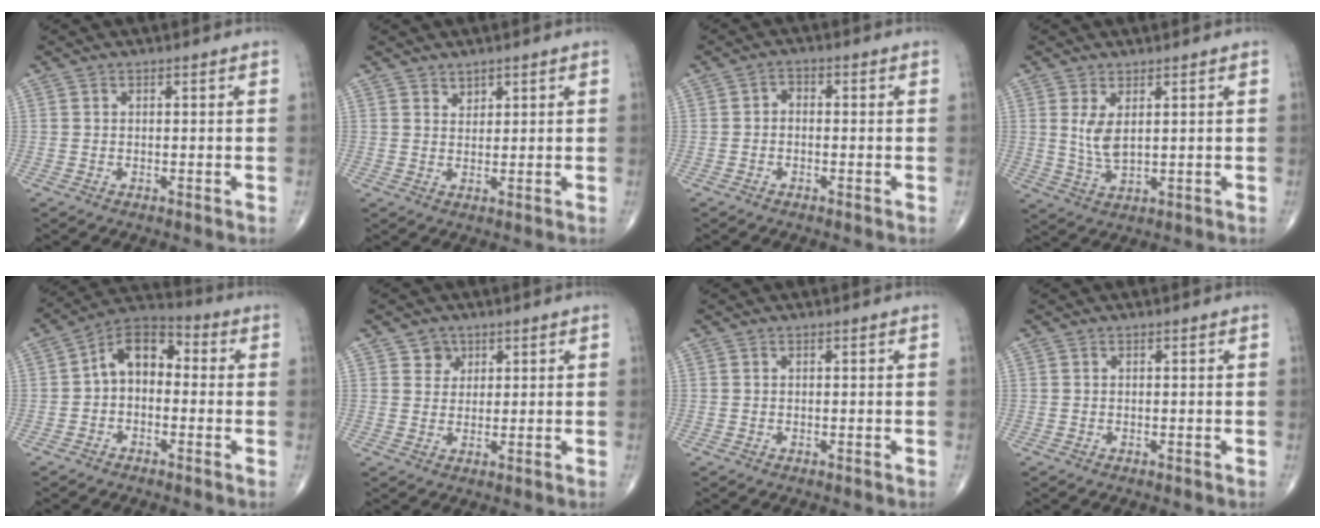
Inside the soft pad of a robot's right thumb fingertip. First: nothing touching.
{"total": 1.7, "force": [1.4, 1.0, 0.3], "torque": [0.008, -0.010, 0.021]}
{"total": 1.9, "force": [-0.4, 1.4, 1.3], "torque": [-0.008, 0.013, -0.017]}
{"total": 4.7, "force": [1.4, 2.0, 4.0], "torque": [-0.078, -0.014, 0.037]}
{"total": 9.4, "force": [0.0, 6.3, 7.0], "torque": [-0.086, 0.037, -0.022]}
{"total": 3.1, "force": [1.7, 2.6, 0.5], "torque": [0.009, -0.009, 0.025]}
{"total": 0.0}
{"total": 0.0}